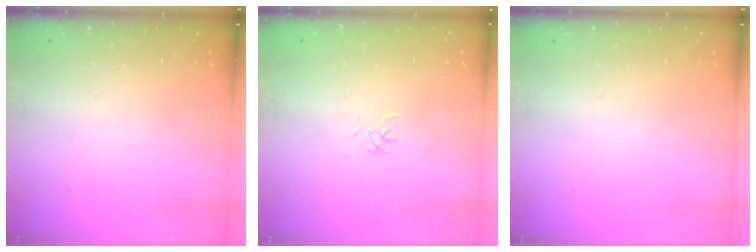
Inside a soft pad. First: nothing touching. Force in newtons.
{"total": 1.7, "press": 1.7, "slide": 0.2}
{"total": 0.0}